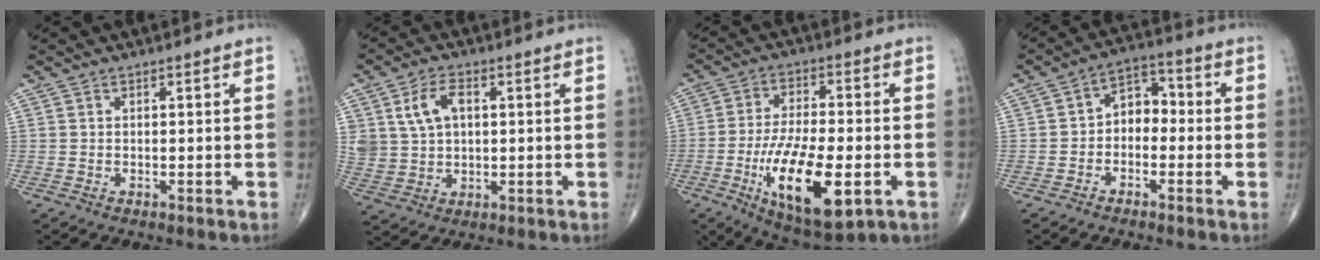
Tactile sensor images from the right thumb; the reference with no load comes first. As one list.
[{"total": 8.2, "force": [2.5, 5.5, 5.7], "torque": [-0.099, 0.000, 0.054]}, {"total": 15.4, "force": [-4.7, 5.7, 13.5], "torque": [-0.230, -0.004, -0.067]}, {"total": 6.3, "force": [-1.1, 4.6, 4.2], "torque": [-0.040, 0.034, -0.035]}]